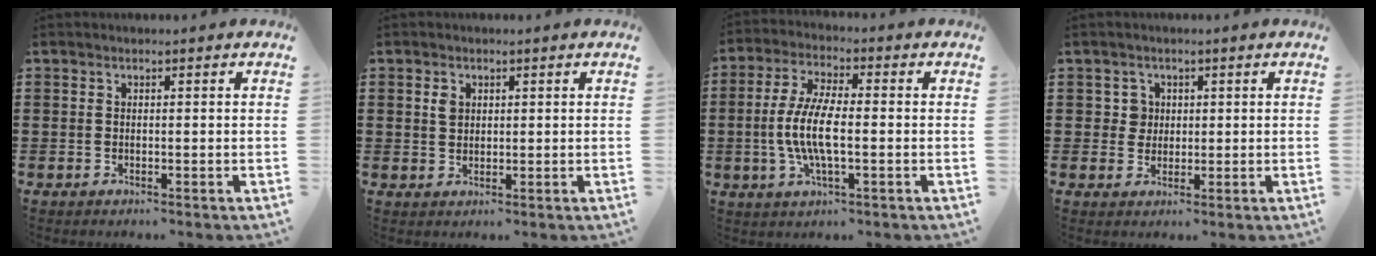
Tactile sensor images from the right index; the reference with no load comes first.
{"total": 1.6, "force": [0.6, 1.1, 0.9], "torque": [-0.020, 0.004, 0.012]}
{"total": 8.0, "force": [-1.4, 2.5, 7.4], "torque": [-0.170, -0.010, -0.034]}
{"total": 2.5, "force": [0.5, 2.3, 0.7], "torque": [-0.025, 0.010, 0.007]}